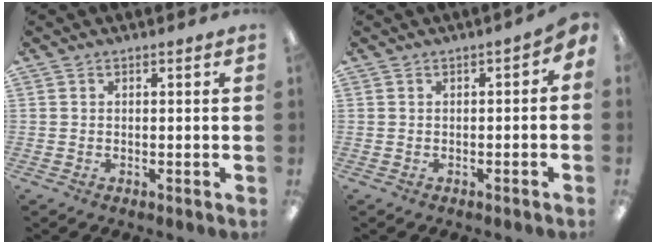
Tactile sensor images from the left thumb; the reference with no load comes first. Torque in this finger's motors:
{"motor_torque": [0.19, 1.17, 0.89, 0.19, 0.03]}